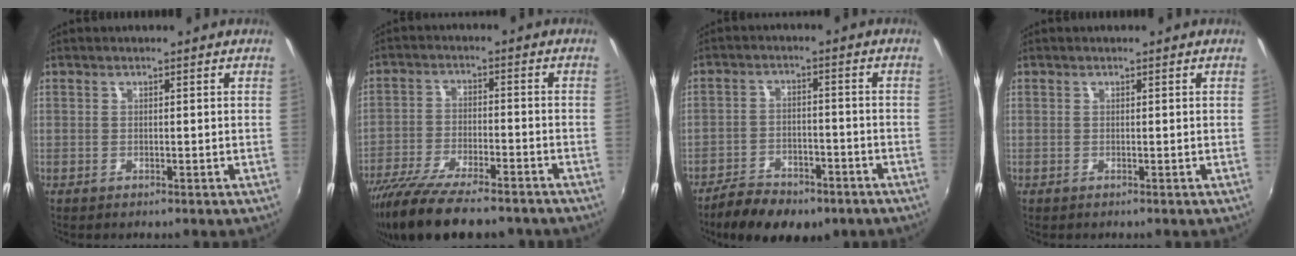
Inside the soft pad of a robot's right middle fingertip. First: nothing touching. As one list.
[{"total": 17.1, "force": [-13.6, 4.6, 9.3], "torque": [-0.186, -0.046, -0.224]}, {"total": 12.5, "force": [-9.0, 5.5, 6.8], "torque": [-0.156, -0.020, -0.141]}, {"total": 0.0}]